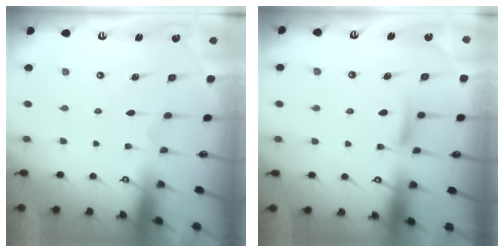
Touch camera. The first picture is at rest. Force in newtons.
{"total": 5.4, "press": 5.4, "slide": 0.6}